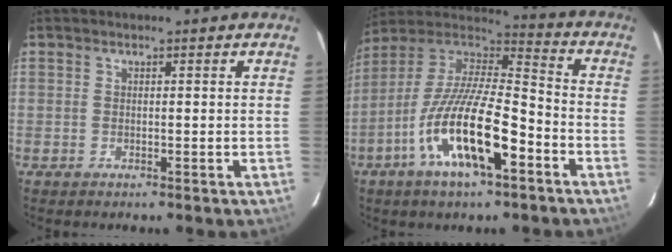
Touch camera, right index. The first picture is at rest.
{"total": 19.4, "force": [-8.6, 5.6, 16.4], "torque": [-0.308, -0.021, -0.165]}